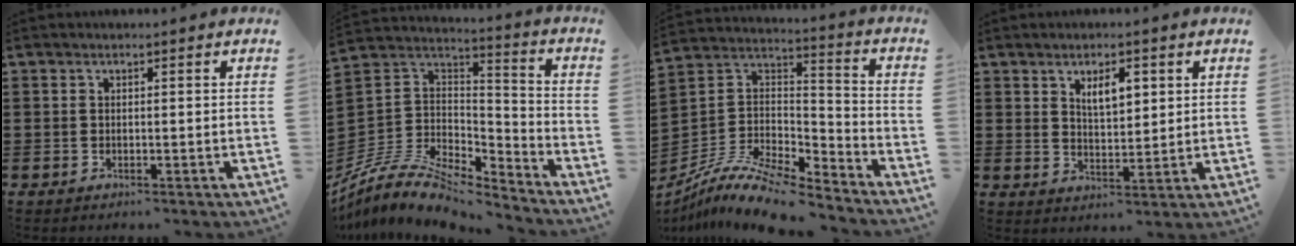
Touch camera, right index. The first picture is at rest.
{"total": 8.7, "force": [-7.1, 3.4, 3.8], "torque": [-0.097, 0.005, -0.144]}
{"total": 10.1, "force": [-8.6, 2.4, 4.7], "torque": [-0.096, 0.018, -0.173]}
{"total": 4.3, "force": [2.0, 2.0, 3.2], "torque": [-0.053, 0.001, 0.030]}